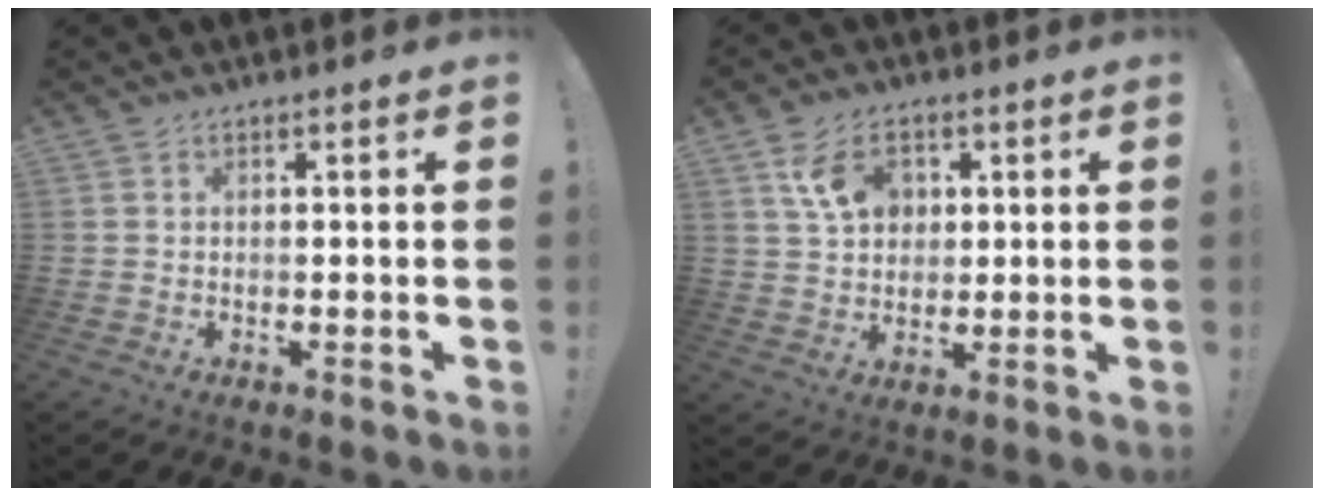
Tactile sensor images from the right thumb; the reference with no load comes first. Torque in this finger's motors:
{"motor_torque": [-0.02, 0.17, 0.12, 0.28, 0.06]}